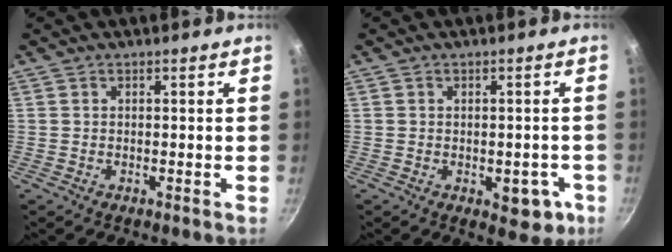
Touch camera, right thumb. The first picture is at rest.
{"total": 6.1, "force": [-2.0, 3.7, 4.4], "torque": [-0.021, 0.011, -0.019]}